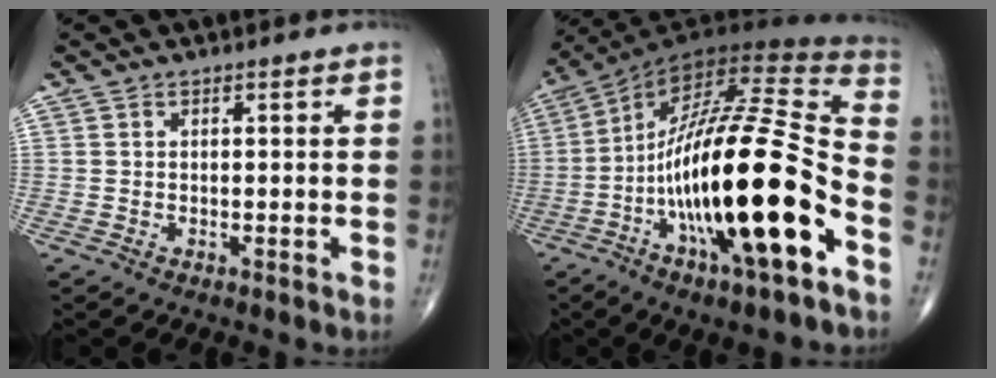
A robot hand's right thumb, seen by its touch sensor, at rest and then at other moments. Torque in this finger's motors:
{"motor_torque": [1.83, 3.18, 1.80, 0.75, 0.66]}